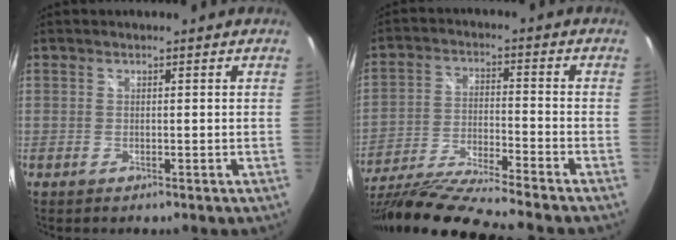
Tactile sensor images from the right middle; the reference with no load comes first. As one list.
[{"total": 19.1, "force": [-16.7, -0.8, 9.3], "torque": [-0.183, -0.053, -0.297]}]